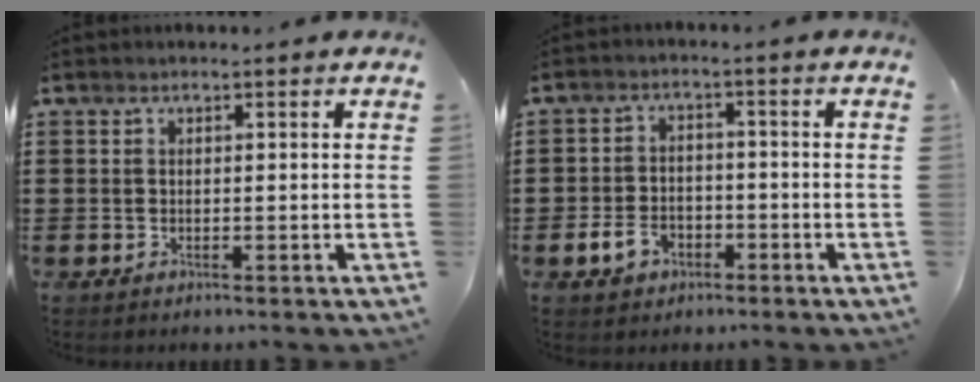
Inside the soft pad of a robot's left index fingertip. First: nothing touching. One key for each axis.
{"total": 4.2, "fx": -2.2, "fy": 2.8, "fz": 2.2, "tx": -0.047, "ty": 0.004, "tz": -0.043}